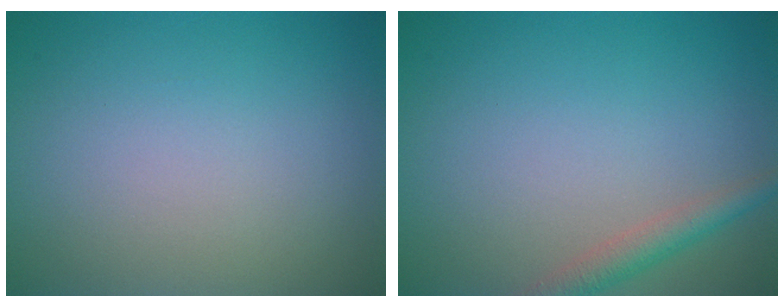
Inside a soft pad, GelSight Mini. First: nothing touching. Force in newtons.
{"total": 2.4, "press": 2.4, "slide": 0.1}